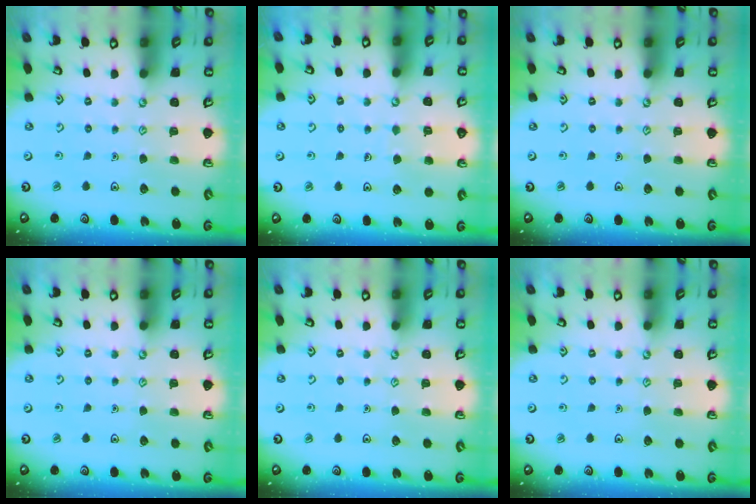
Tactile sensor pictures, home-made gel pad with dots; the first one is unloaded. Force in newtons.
{"total": 4.1, "press": 4.1, "slide": 0.2}
{"total": 0.0}
{"total": 0.0}
{"total": 0.0}
{"total": 0.0}